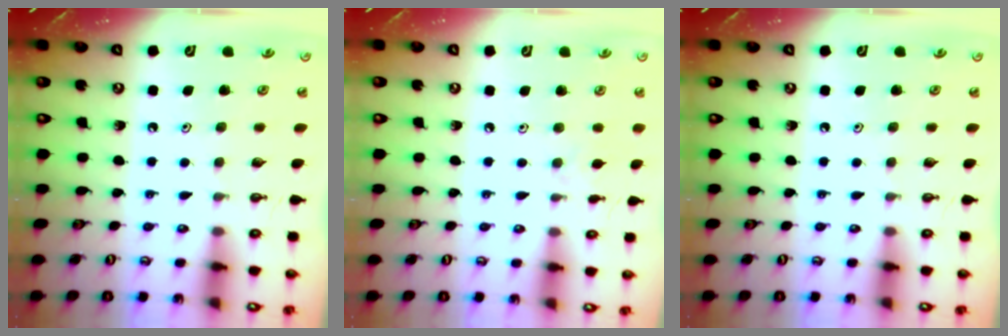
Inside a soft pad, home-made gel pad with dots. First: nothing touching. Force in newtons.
{"total": 2.7, "press": 2.7, "slide": 0.4}
{"total": 0.0}